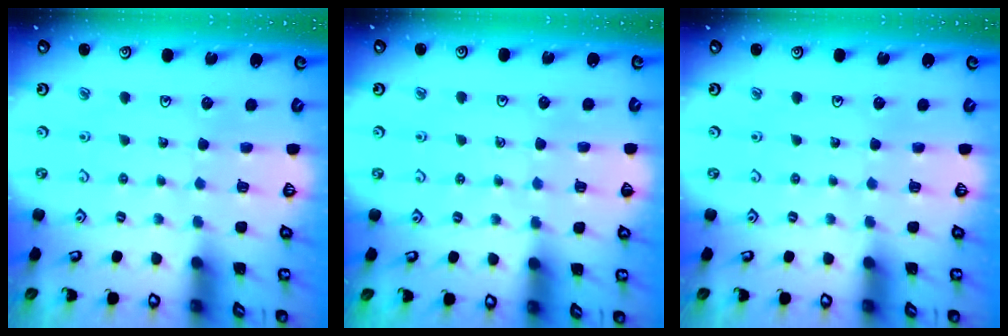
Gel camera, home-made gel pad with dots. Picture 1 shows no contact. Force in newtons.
{"total": 4.4, "press": 4.2, "slide": 1.3}
{"total": 0.0}